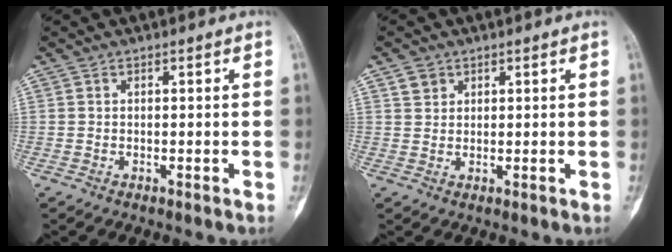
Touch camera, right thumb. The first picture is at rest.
{"total": 2.3, "force": [1.4, 1.8, 0.6], "torque": [0.002, -0.005, 0.023]}